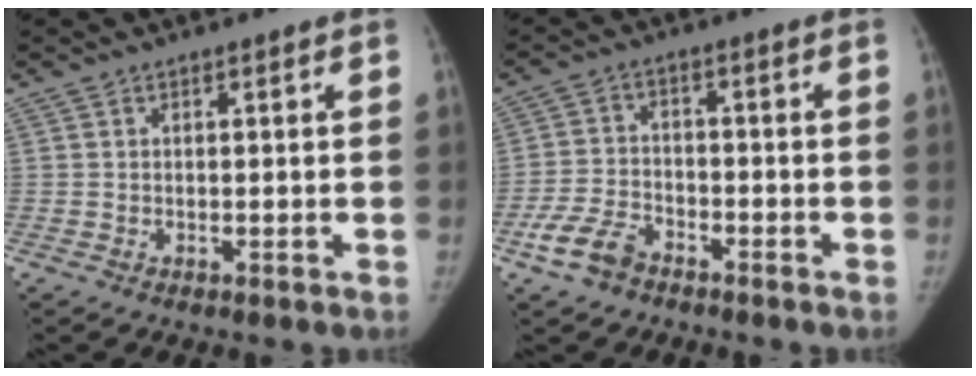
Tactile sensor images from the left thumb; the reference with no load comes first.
{"total": 6.9, "force": [-4.6, 3.9, 3.5], "torque": [-0.074, 0.019, -0.090]}